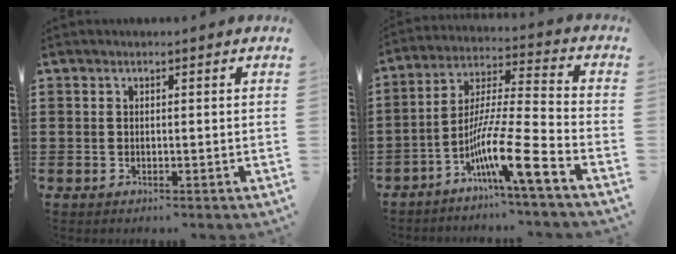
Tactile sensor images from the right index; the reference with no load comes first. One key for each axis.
{"total": 11.8, "fx": -6.8, "fy": 0.4, "fz": 9.7, "tx": -0.192, "ty": -0.016, "tz": -0.135}